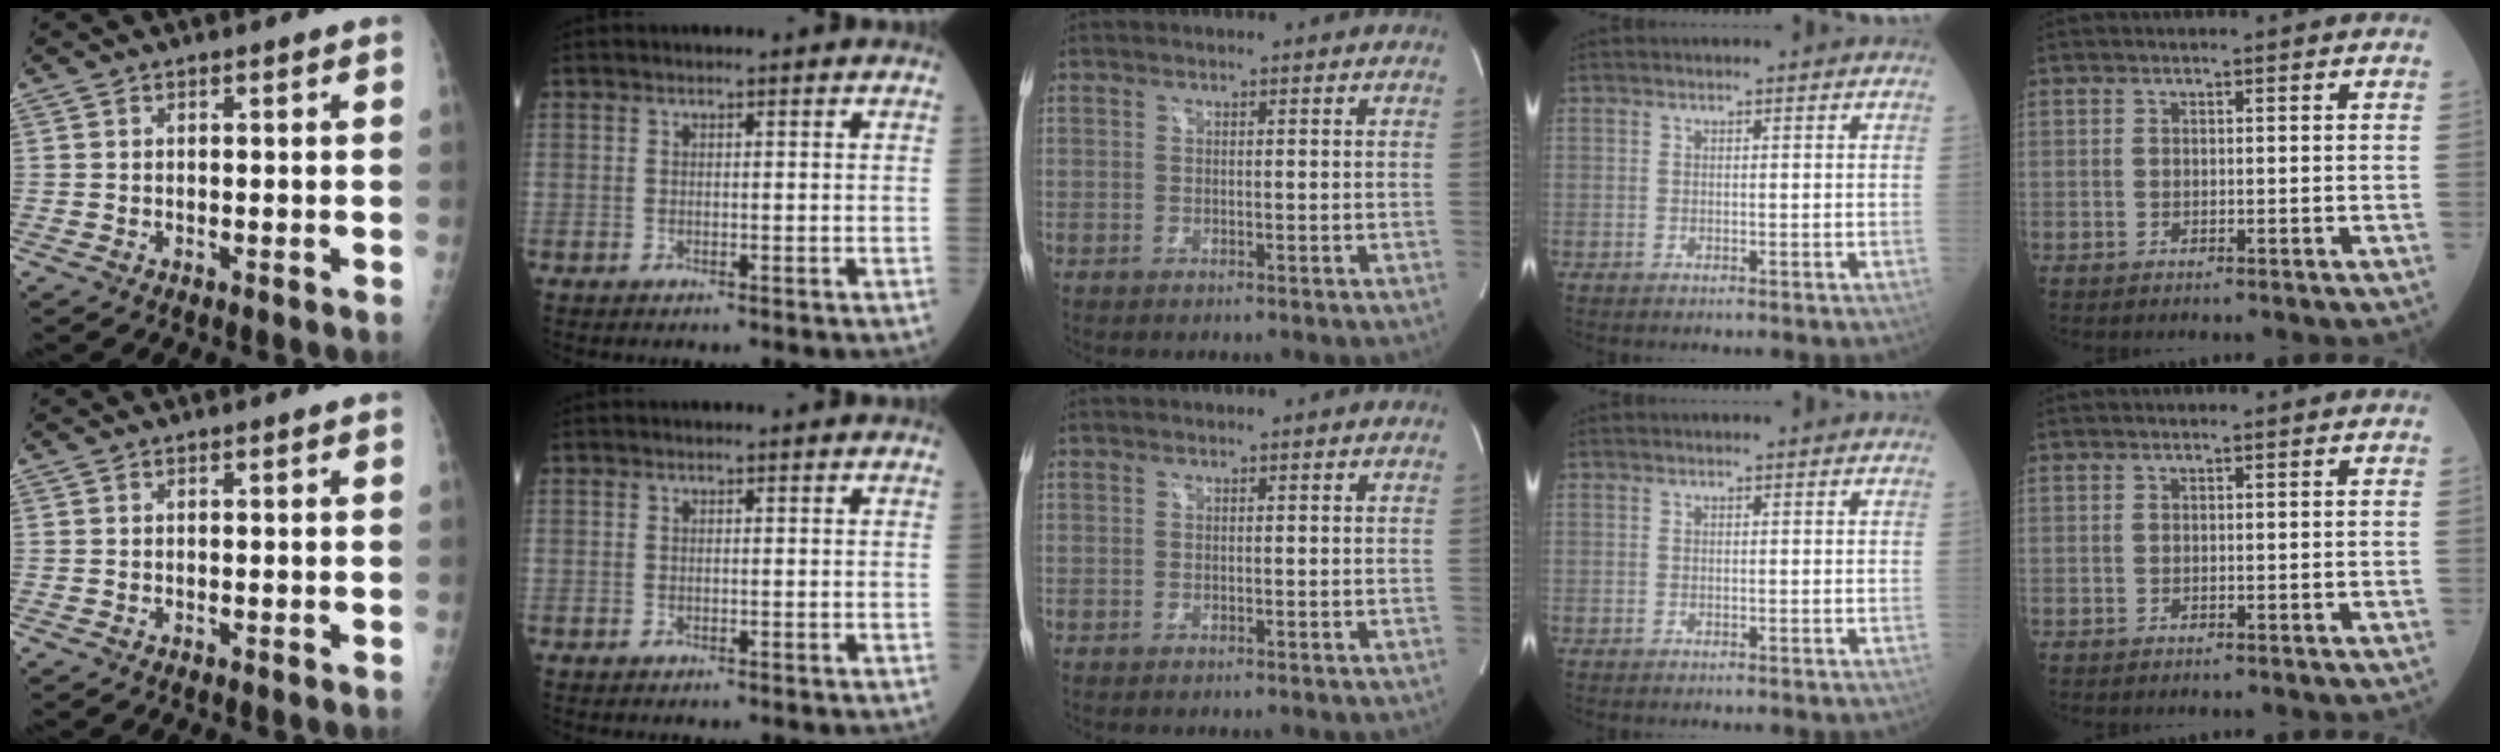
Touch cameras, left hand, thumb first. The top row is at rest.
{}